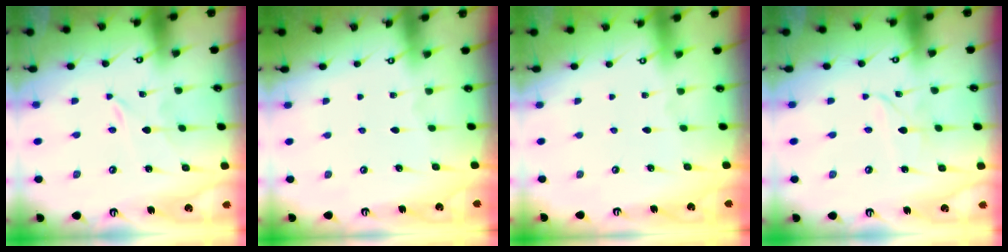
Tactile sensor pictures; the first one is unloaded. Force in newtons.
{"total": 0.0}
{"total": 0.0}
{"total": 2.1, "press": 2.1, "slide": 0.3}